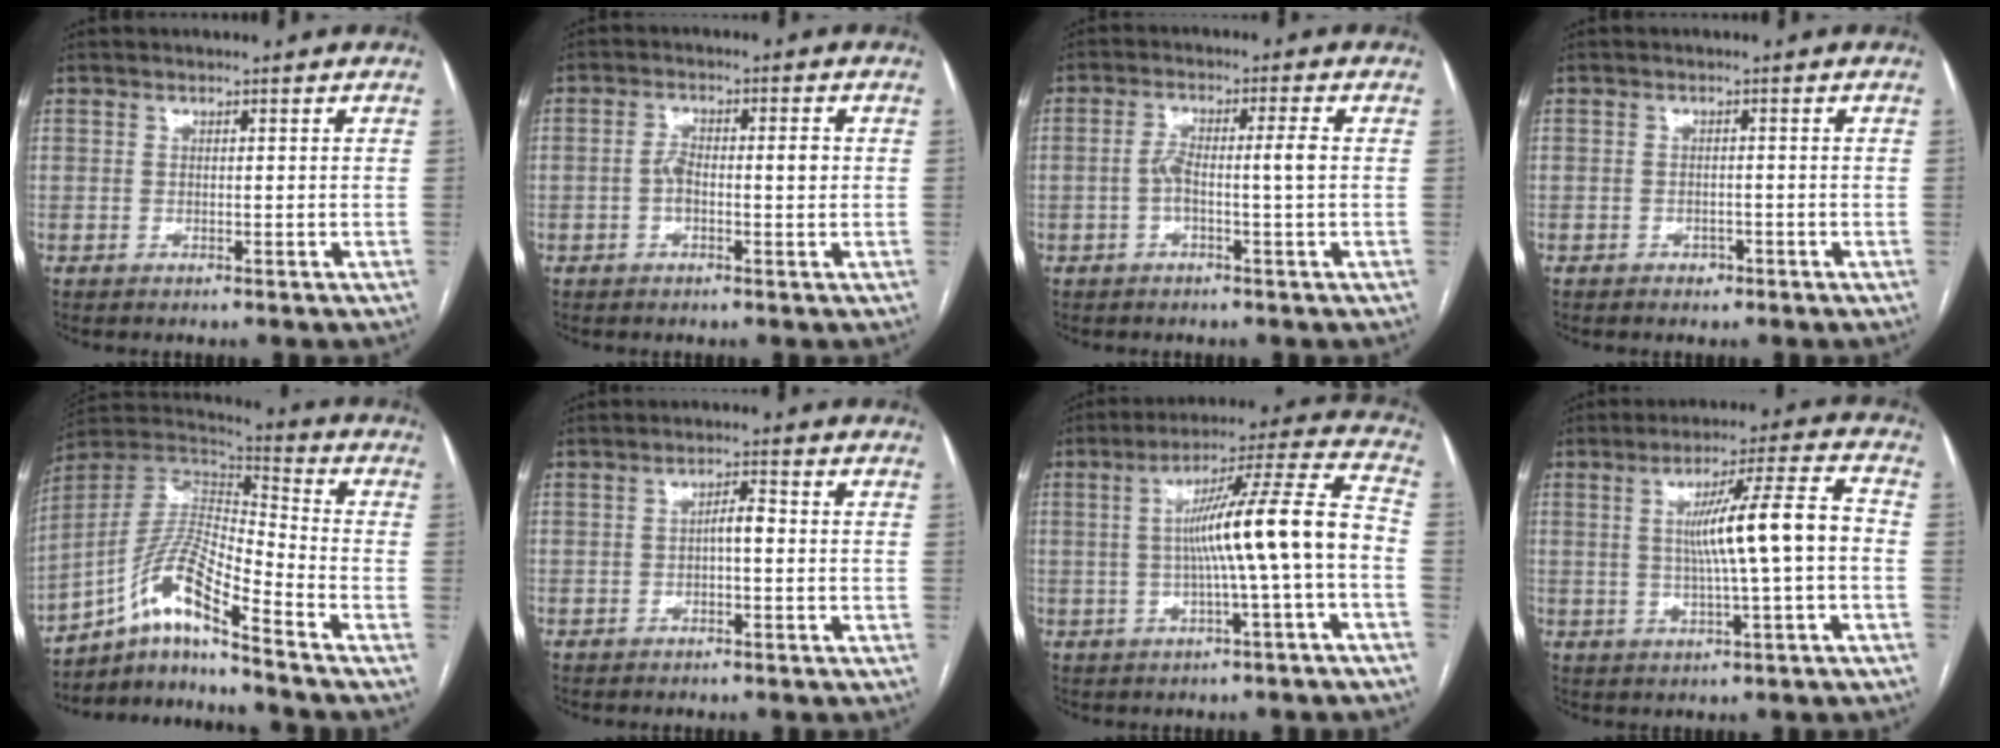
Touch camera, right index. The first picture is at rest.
{"total": 4.7, "force": [-0.2, 1.6, 4.4], "torque": [-0.084, 0.018, -0.006]}
{"total": 4.8, "force": [-0.6, 0.2, 4.8], "torque": [-0.091, 0.018, -0.008]}
{"total": 1.3, "force": [-0.8, 0.9, 0.4], "torque": [-0.005, 0.004, -0.011]}
{"total": 13.2, "force": [-8.6, 1.1, 10.0], "torque": [-0.205, 0.017, -0.158]}
{"total": 2.5, "force": [-0.3, 0.6, 2.5], "torque": [-0.039, 0.006, -0.006]}
{"total": 13.8, "force": [-1.6, -0.5, 13.7], "torque": [-0.215, 0.026, -0.027]}
{"total": 10.7, "force": [-0.1, -0.1, 10.6], "torque": [-0.172, 0.013, 0.000]}